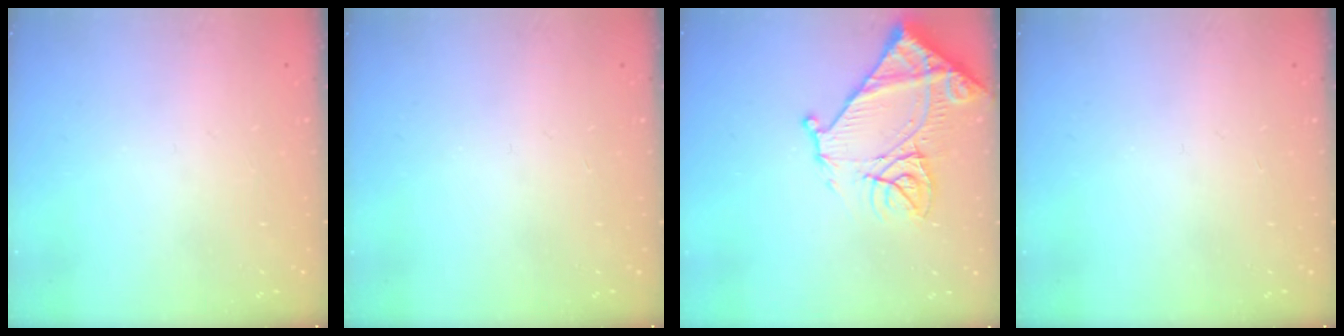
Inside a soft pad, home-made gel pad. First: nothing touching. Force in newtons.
{"total": 0.0}
{"total": 17.7, "press": 17.6, "slide": 1.9}
{"total": 0.0}